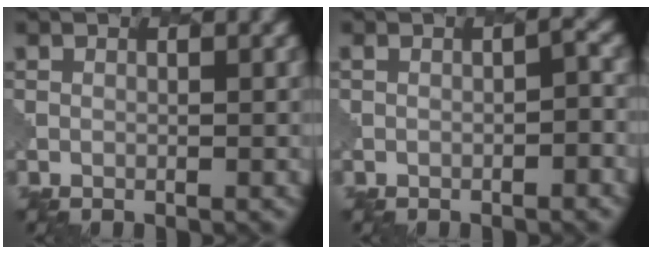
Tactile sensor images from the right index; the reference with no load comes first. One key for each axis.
{"total": 1.9, "fx": -0.9, "fy": 0.7, "fz": 1.6, "tx": -0.018, "ty": 0.004, "tz": -0.010}